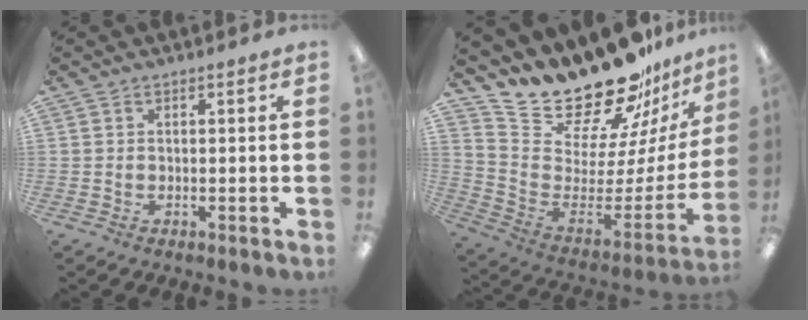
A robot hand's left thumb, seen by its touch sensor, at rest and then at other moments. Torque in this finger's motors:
{"motor_torque": [0.26, 0.26, 1.36, -1.41, 0.02]}